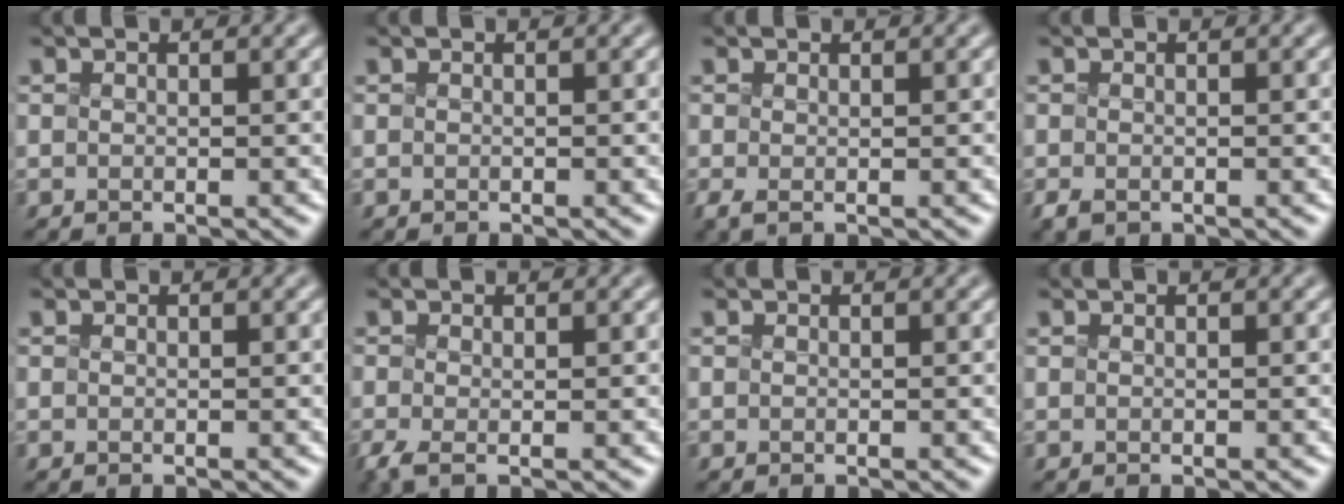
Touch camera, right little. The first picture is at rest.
{"total": 0.0}
{"total": 1.0, "force": [-0.3, 0.3, 0.9], "torque": [-0.021, -0.006, -0.006]}
{"total": 1.3, "force": [-0.8, 0.7, 0.7], "torque": [-0.017, -0.005, -0.015]}
{"total": 0.0}
{"total": 1.9, "force": [-0.8, 0.5, 1.6], "torque": [-0.043, -0.009, -0.020]}
{"total": 0.0}
{"total": 0.0}